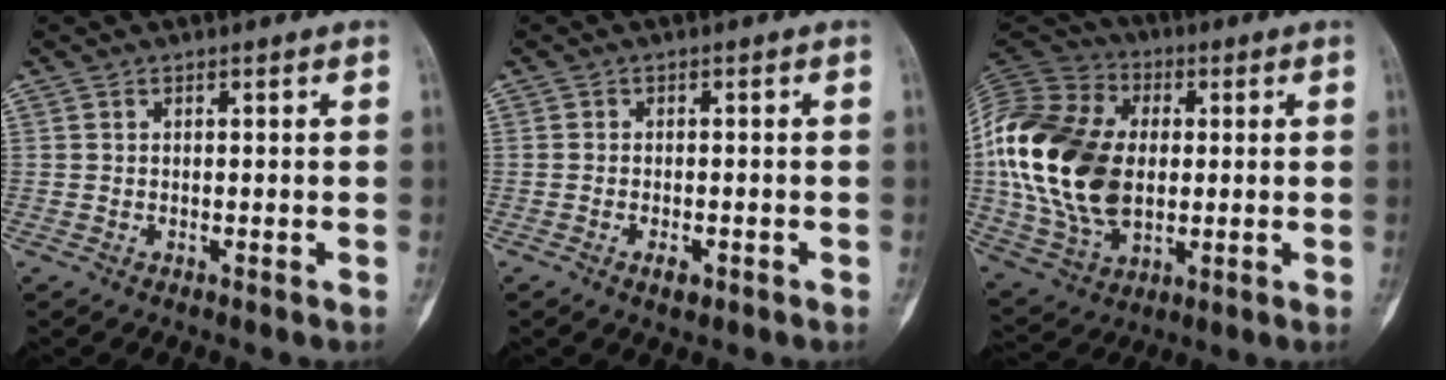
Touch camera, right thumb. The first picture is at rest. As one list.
[{"total": 2.0, "force": [-1.0, 1.2, 1.2], "torque": [-0.020, 0.003, -0.014]}, {"total": 25.1, "force": [0.8, 16.8, 18.7], "torque": [-0.381, -0.004, 0.018]}]